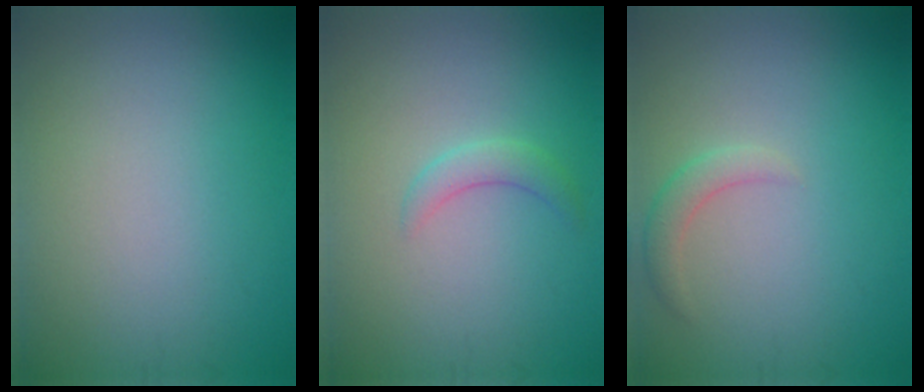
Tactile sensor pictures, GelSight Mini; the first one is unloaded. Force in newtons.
{"total": 1.6, "press": 1.6, "slide": 0.1}
{"total": 1.6, "press": 1.6, "slide": 0.1}